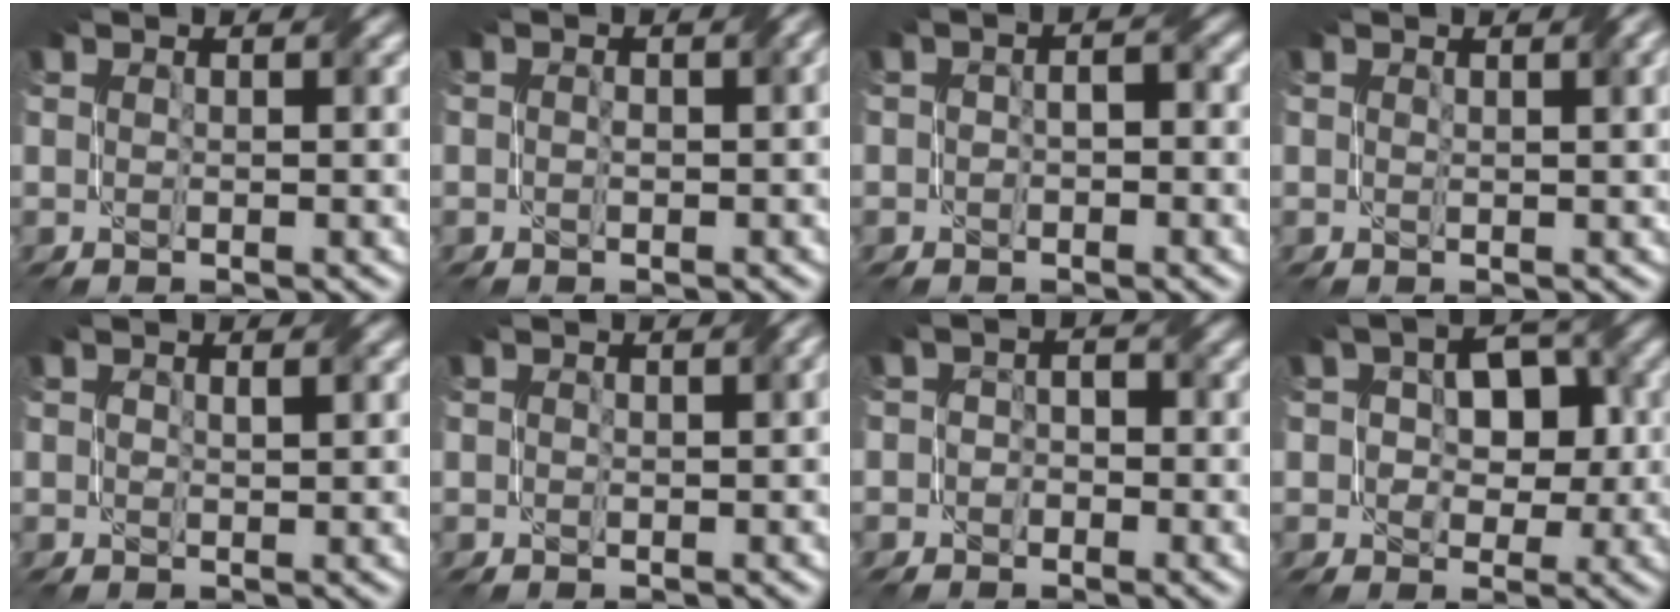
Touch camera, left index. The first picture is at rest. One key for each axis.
{"total": 2.0, "fx": -0.6, "fy": 0.9, "fz": 1.6, "tx": -0.023, "ty": -0.002, "tz": -0.008}
{"total": 1.8, "fx": -0.9, "fy": 1.0, "fz": 1.2, "tx": -0.013, "ty": 0.004, "tz": -0.014}
{"total": 1.7, "fx": 0.6, "fy": 0.3, "fz": 1.6, "tx": -0.024, "ty": 0.003, "tz": 0.009}
{"total": 0.5, "fx": 0.2, "fy": 0.4, "fz": 0.3, "tx": -0.008, "ty": -0.002, "tz": 0.004}
{"total": 1.5, "fx": -0.3, "fy": 0.7, "fz": 1.3, "tx": -0.018, "ty": -0.003, "tz": -0.005}
{"total": 2.2, "fx": -1.2, "fy": 1.9, "fz": 0.4, "tx": 0.010, "ty": 0.007, "tz": -0.033}
{"total": 5.3, "fx": 0.3, "fy": 3.7, "fz": 3.8, "tx": -0.037, "ty": 0.010, "tz": 0.000}